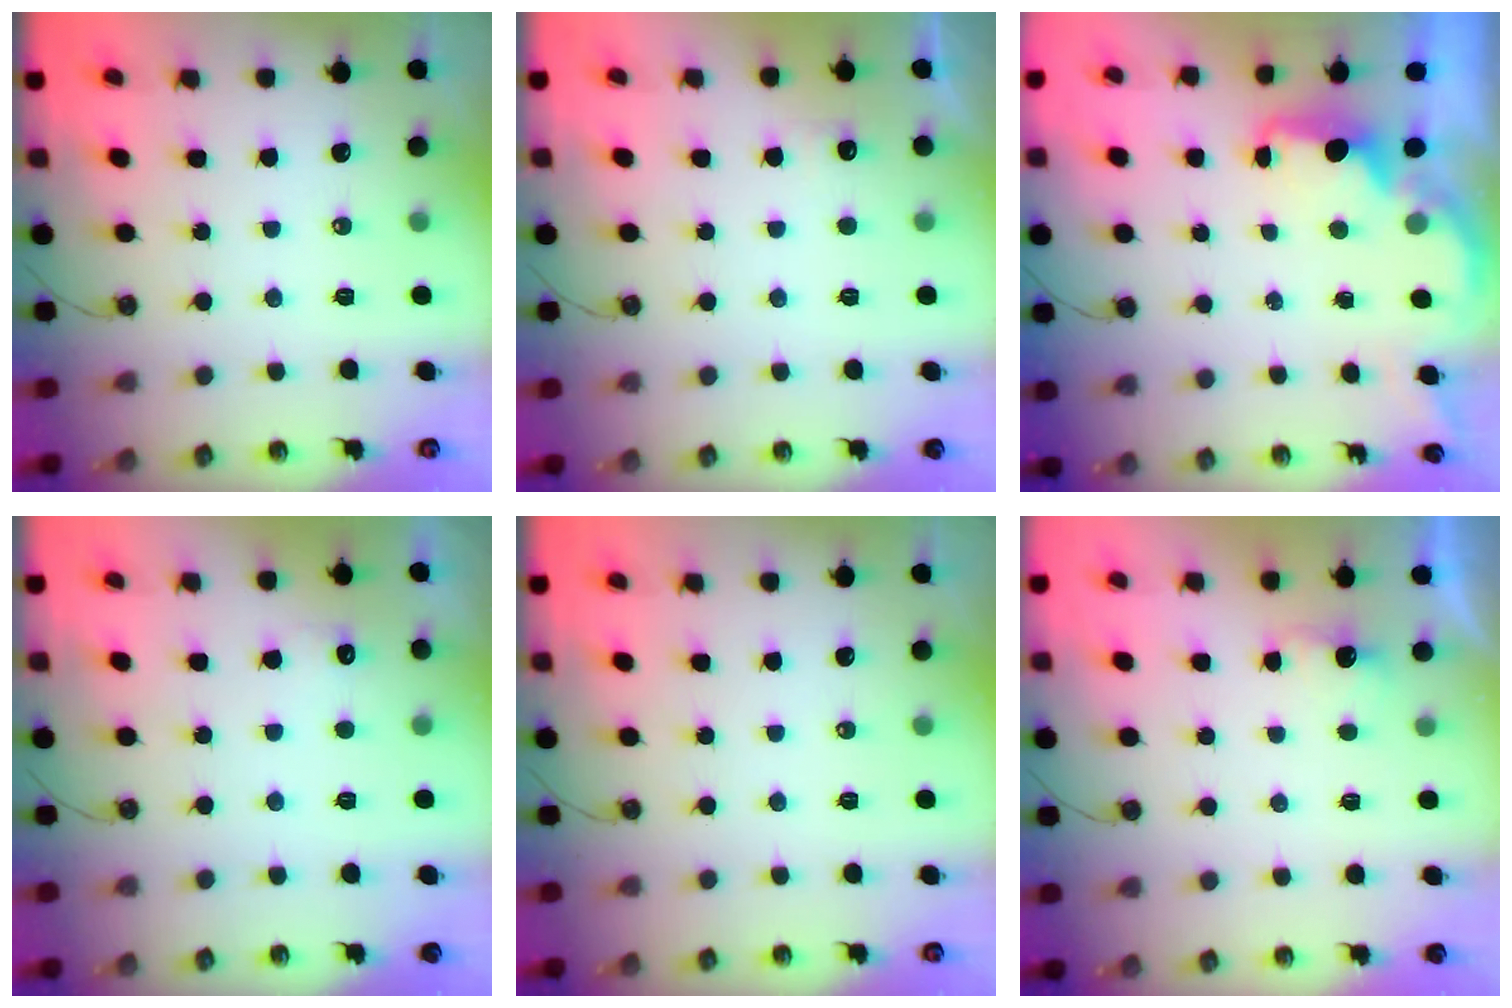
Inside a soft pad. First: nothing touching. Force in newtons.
{"total": 2.1, "press": 1.9, "slide": 0.9}
{"total": 1.9, "press": 1.7, "slide": 0.7}
{"total": 5.1, "press": 5.0, "slide": 1.2}
{"total": 0.0}
{"total": 2.4, "press": 2.3, "slide": 0.7}